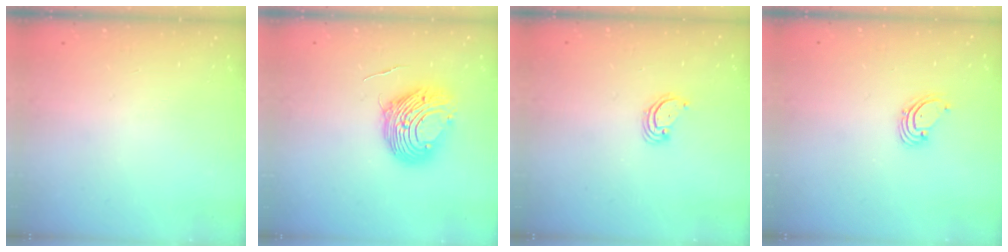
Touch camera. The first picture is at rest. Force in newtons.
{"total": 10.4, "press": 10.3, "slide": 1.0}
{"total": 3.5, "press": 3.5, "slide": 0.3}
{"total": 1.6, "press": 1.6, "slide": 0.1}